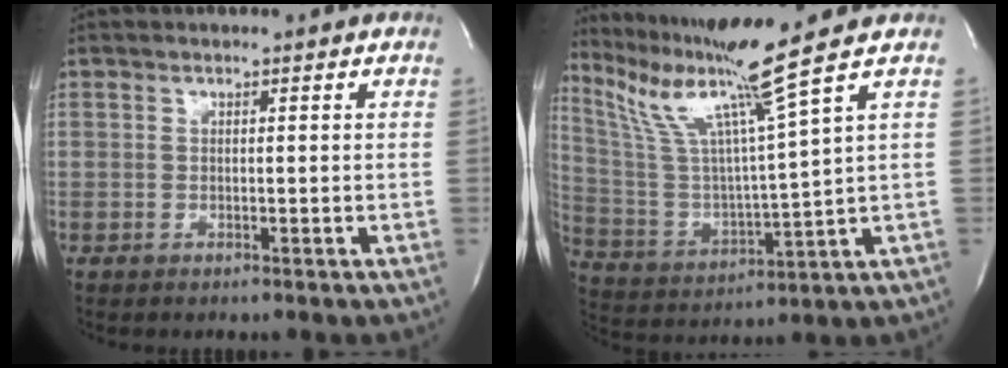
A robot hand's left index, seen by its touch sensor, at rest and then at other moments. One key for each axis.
{"total": 14.2, "fx": 10.3, "fy": -3.9, "fz": 8.9, "tx": -0.172, "ty": -0.023, "tz": 0.202}